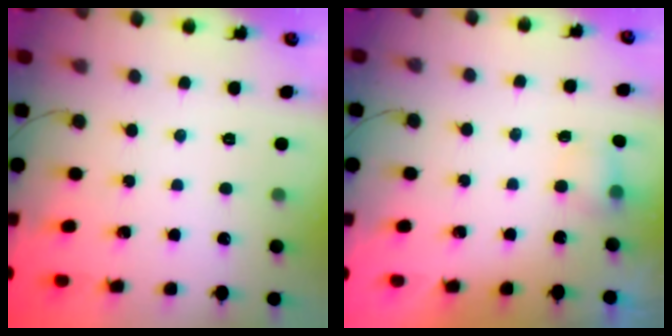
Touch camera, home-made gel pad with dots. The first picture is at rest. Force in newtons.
{"total": 4.3, "press": 4.1, "slide": 1.2}